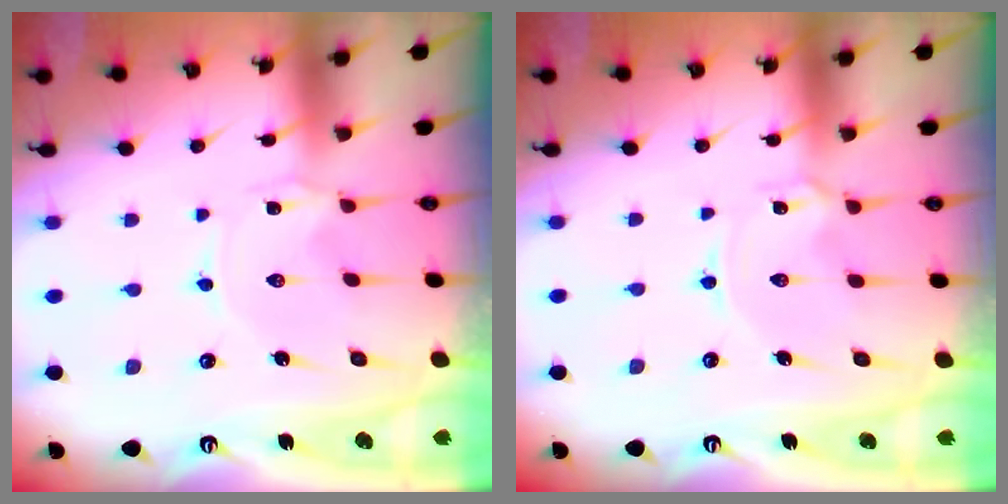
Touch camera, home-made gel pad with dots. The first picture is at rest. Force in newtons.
{"total": 2.4, "press": 2.4, "slide": 0.4}